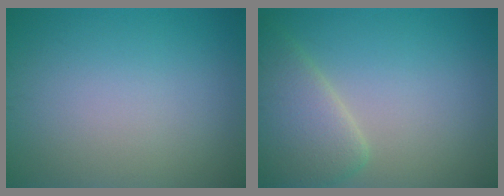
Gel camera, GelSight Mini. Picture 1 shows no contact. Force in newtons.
{"total": 4.9, "press": 4.8, "slide": 0.5}